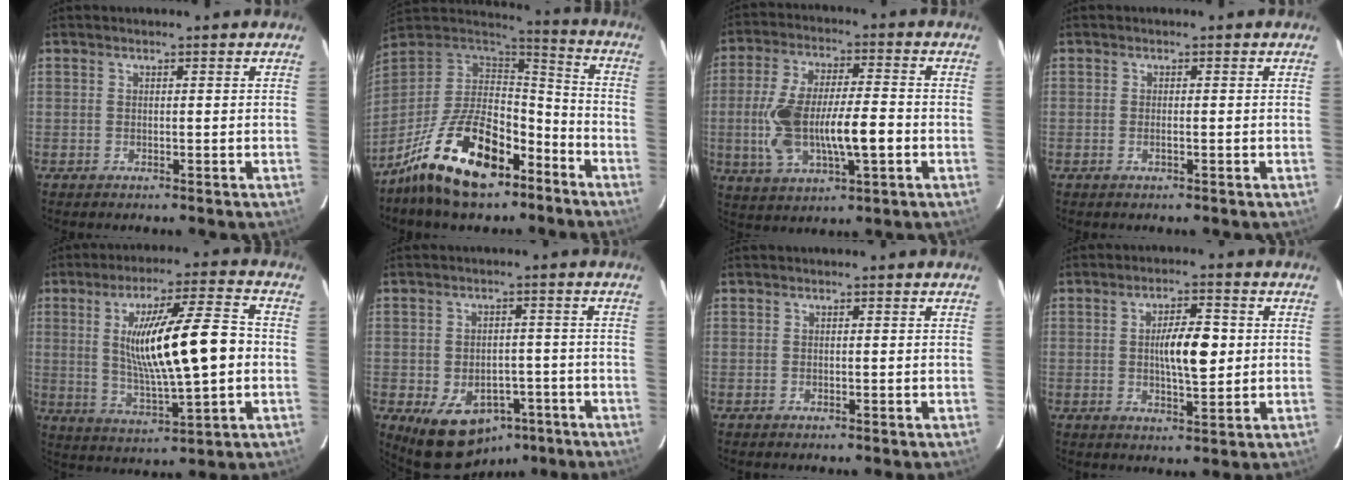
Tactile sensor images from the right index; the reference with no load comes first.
{"total": 18.2, "force": [-11.7, 7.5, 11.7], "torque": [-0.228, 0.014, -0.210]}
{"total": 13.8, "force": [-2.4, 3.9, 13.0], "torque": [-0.260, 0.010, -0.035]}
{"total": 0.7, "force": [-0.3, 0.1, 0.6], "torque": [-0.015, 0.000, -0.003]}
{"total": 15.7, "force": [0.6, 1.7, 15.6], "torque": [-0.272, 0.007, 0.015]}
{"total": 10.9, "force": [-5.9, 7.2, 5.8], "torque": [-0.087, 0.007, -0.076]}
{"total": 0.0}
{"total": 7.2, "force": [0.4, 2.0, 6.9], "torque": [-0.118, 0.008, 0.009]}